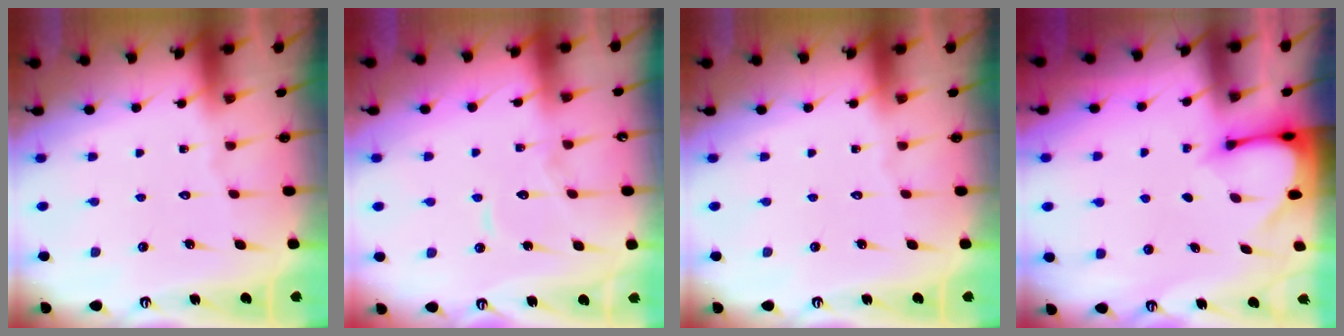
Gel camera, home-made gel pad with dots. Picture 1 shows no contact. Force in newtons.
{"total": 7.7, "press": 7.7, "slide": 0.6}
{"total": 0.0}
{"total": 3.2, "press": 3.2, "slide": 0.2}